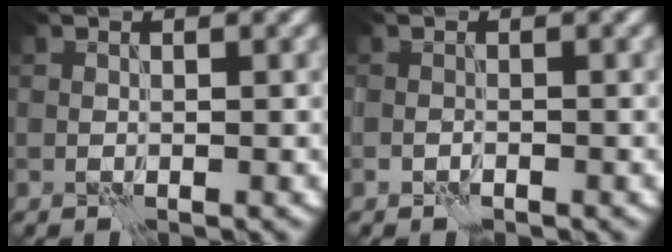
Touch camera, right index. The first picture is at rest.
{"total": 0.9, "force": [-0.6, 0.5, 0.3], "torque": [-0.006, 0.000, -0.012]}